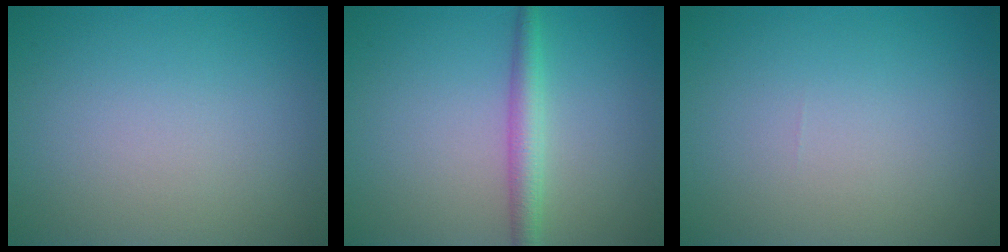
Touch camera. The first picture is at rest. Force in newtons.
{"total": 2.6, "press": 2.6, "slide": 0.1}
{"total": 0.0}